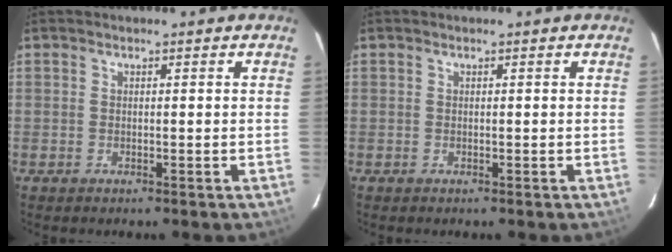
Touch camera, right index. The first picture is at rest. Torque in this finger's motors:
{"motor_torque": [0.10, 0.01, 0.01, 0.01]}